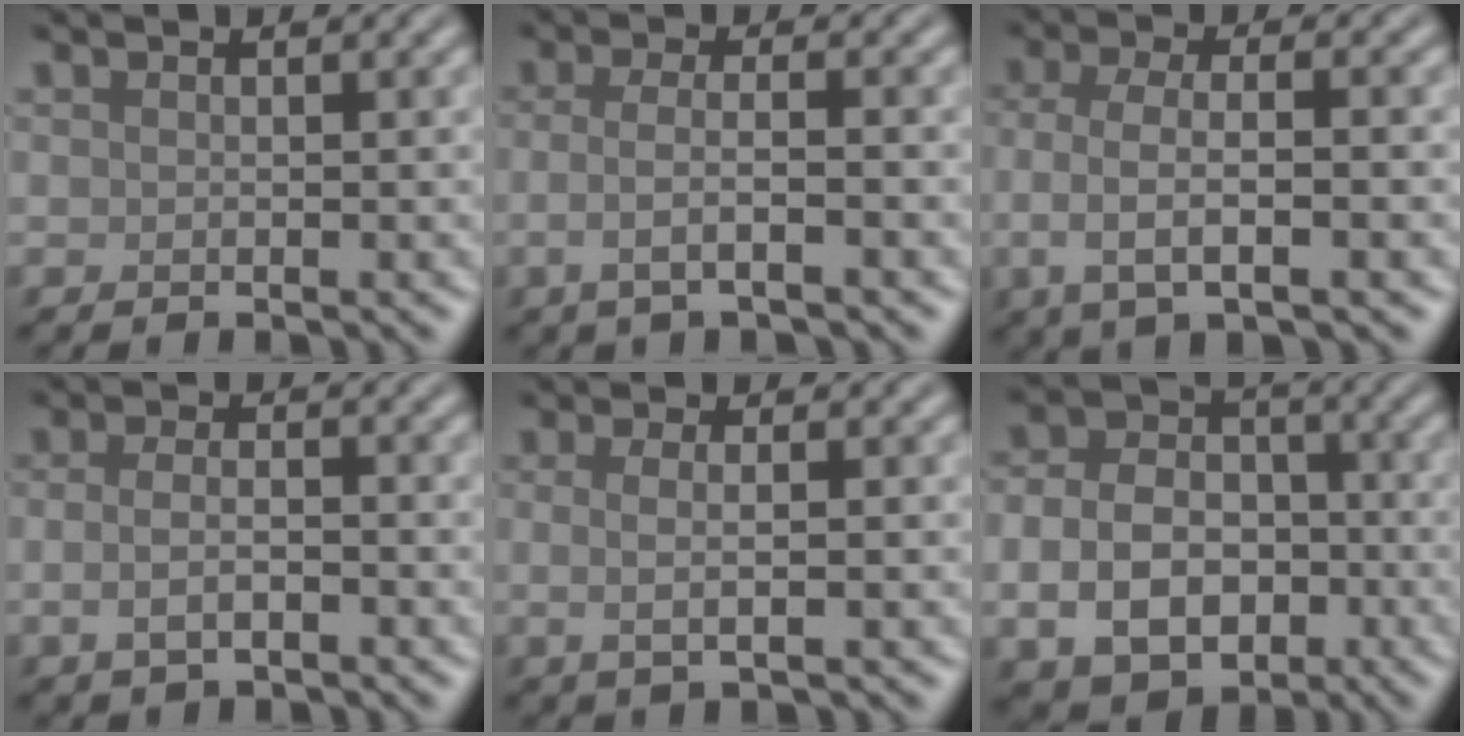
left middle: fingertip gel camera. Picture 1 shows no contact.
{"total": 3.2, "force": [-0.9, 0.9, 2.9], "torque": [-0.053, -0.003, -0.024]}
{"total": 4.7, "force": [-0.9, 1.7, 4.2], "torque": [-0.088, -0.002, -0.019]}
{"total": 2.7, "force": [-0.8, 1.2, 2.3], "torque": [-0.050, -0.004, -0.018]}
{"total": 2.4, "force": [0.0, 0.7, 2.3], "torque": [-0.044, -0.002, -0.002]}
{"total": 7.7, "force": [-2.1, 5.7, 4.8], "torque": [-0.092, -0.008, -0.041]}